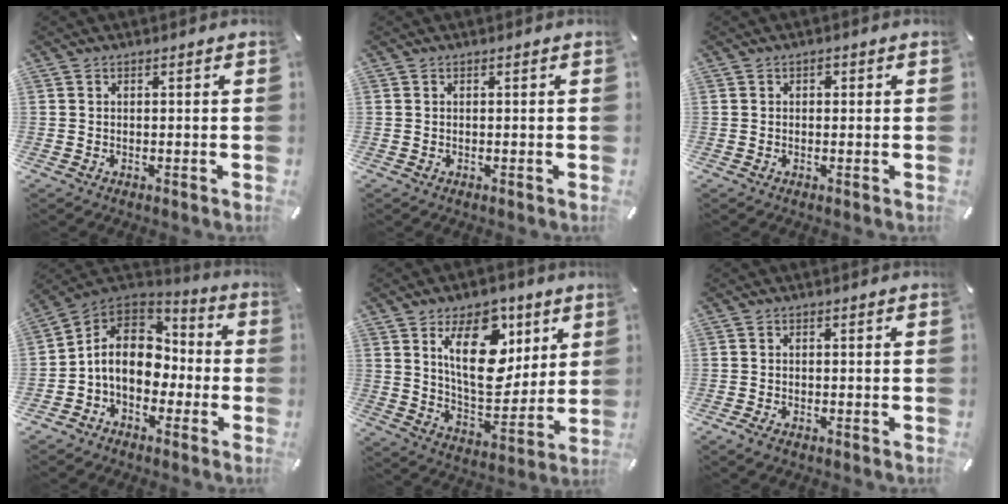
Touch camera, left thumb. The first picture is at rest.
{"total": 0.0}
{"total": 0.9, "force": [0.2, 0.8, 0.5], "torque": [-0.002, 0.001, 0.000]}
{"total": 12.0, "force": [-1.0, 9.5, 7.2], "torque": [-0.145, 0.007, -0.019]}
{"total": 19.3, "force": [8.0, 11.1, 13.6], "torque": [-0.212, -0.030, 0.134]}
{"total": 1.4, "force": [-0.7, 0.7, 1.0], "torque": [-0.020, 0.000, -0.014]}